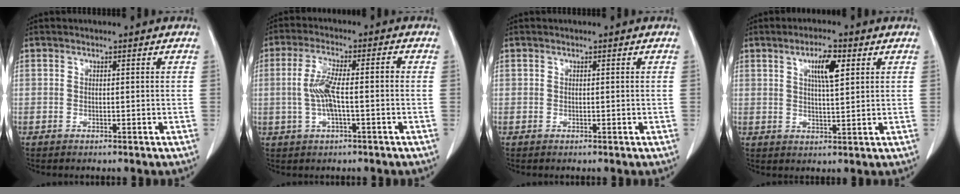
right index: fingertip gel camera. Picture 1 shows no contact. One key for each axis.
{"total": 6.8, "fx": -0.6, "fy": 1.4, "fz": 6.6, "tx": -0.141, "ty": 0.016, "tz": -0.012}
{"total": 0.0}
{"total": 5.6, "fx": 2.3, "fy": 1.1, "fz": 5.0, "tx": -0.087, "ty": 0.002, "tz": 0.039}